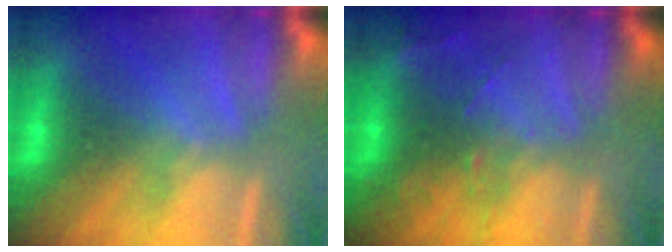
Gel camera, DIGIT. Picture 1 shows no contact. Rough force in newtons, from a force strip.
{"total": 10.8}